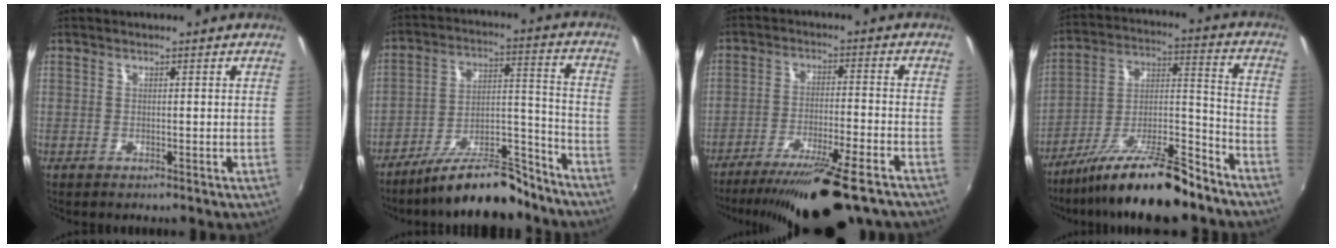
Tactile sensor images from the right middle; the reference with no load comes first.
{"total": 16.4, "force": [-13.7, 4.4, 8.0], "torque": [-0.137, 0.022, -0.201]}
{"total": 17.4, "force": [-14.0, 2.3, 10.1], "torque": [-0.186, -0.033, -0.215]}
{"total": 17.8, "force": [-13.6, 3.5, 10.9], "torque": [-0.192, -0.001, -0.220]}